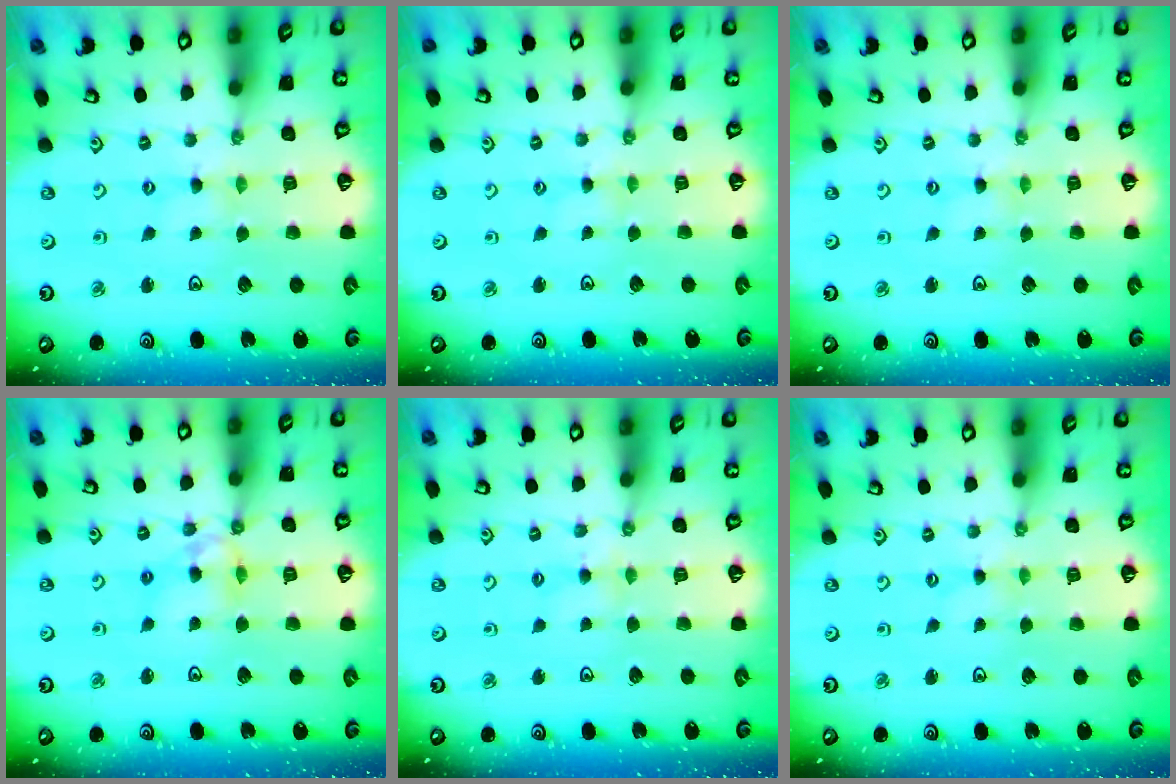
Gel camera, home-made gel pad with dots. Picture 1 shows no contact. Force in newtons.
{"total": 1.3, "press": 1.3, "slide": 0.2}
{"total": 0.0}
{"total": 8.8, "press": 8.8, "slide": 0.8}
{"total": 2.6, "press": 2.6, "slide": 0.5}
{"total": 0.0}